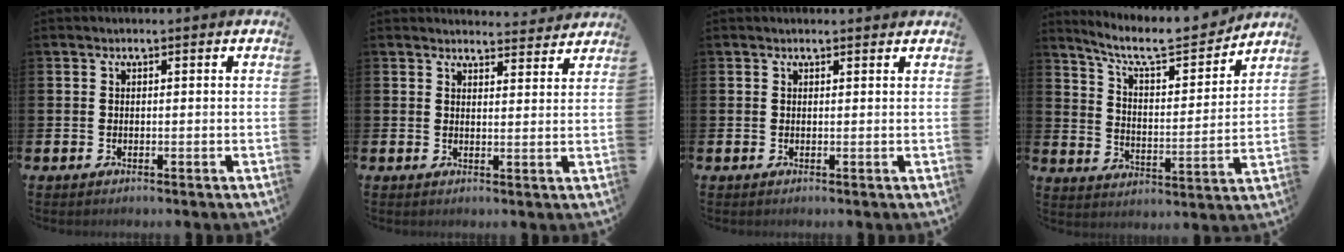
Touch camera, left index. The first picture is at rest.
{"total": 3.3, "force": [3.2, 0.3, -0.1], "torque": [0.003, -0.023, 0.057]}
{"total": 0.5, "force": [0.5, 0.1, 0.2], "torque": [0.004, -0.002, 0.007]}
{"total": 8.6, "force": [7.7, 1.8, 3.2], "torque": [-0.094, -0.052, 0.132]}